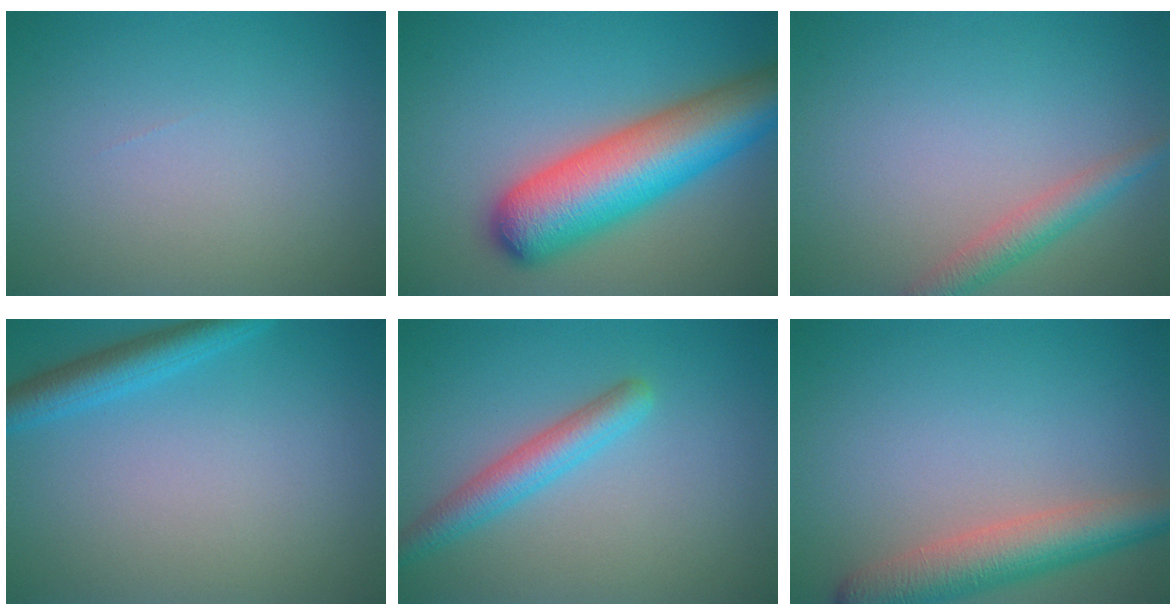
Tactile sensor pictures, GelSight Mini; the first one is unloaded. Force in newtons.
{"total": 10.2, "press": 10.2, "slide": 0.3}
{"total": 2.6, "press": 2.6, "slide": 0.1}
{"total": 3.1, "press": 3.1, "slide": 0.2}
{"total": 3.2, "press": 3.2, "slide": 0.1}
{"total": 5.7, "press": 5.7, "slide": 0.3}